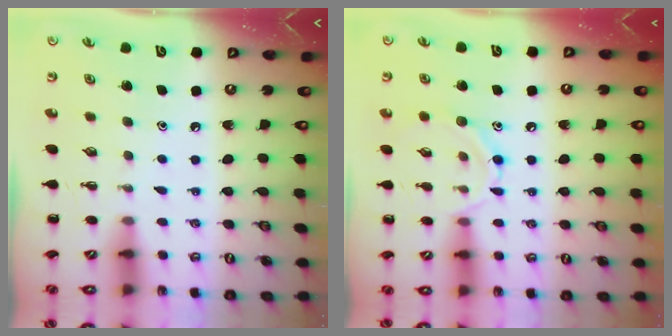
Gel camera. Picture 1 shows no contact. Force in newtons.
{"total": 8.8, "press": 8.8, "slide": 0.7}